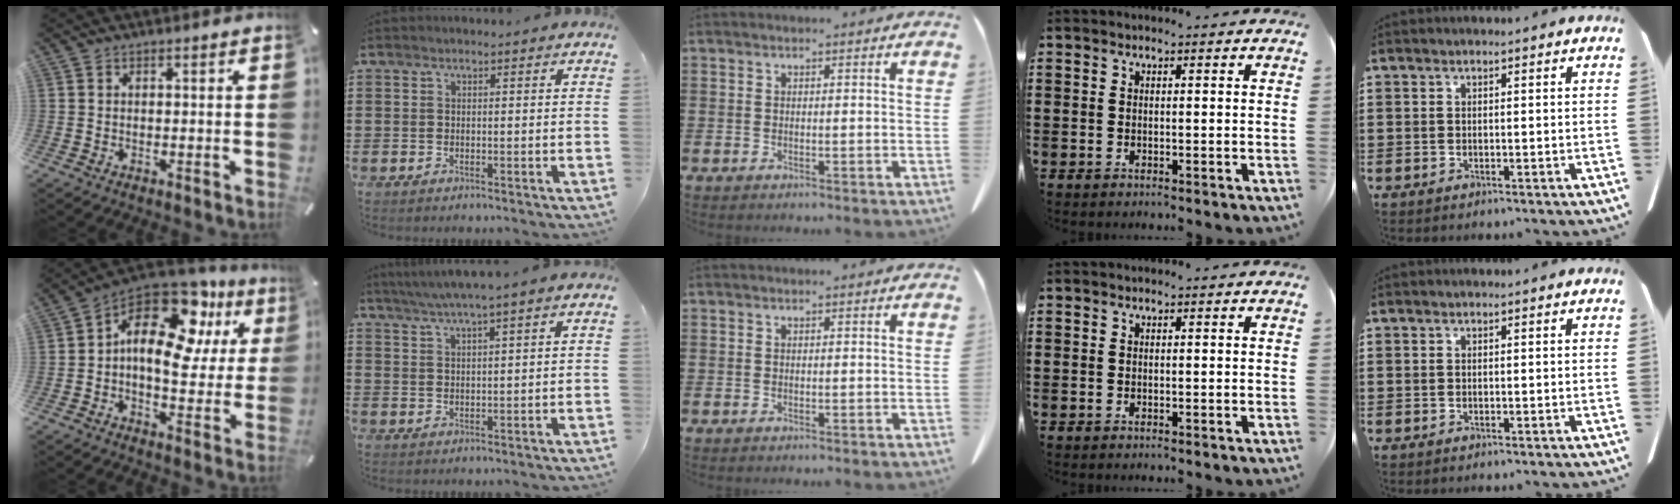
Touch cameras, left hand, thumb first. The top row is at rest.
{"thumb": {"total": 17.8, "force": [7.5, 10.5, 12.4], "torque": [-0.211, -0.052, 0.125]}, "index": {"total": 3.3, "force": [2.3, -0.4, 2.3], "torque": [-0.049, -0.003, 0.040]}}